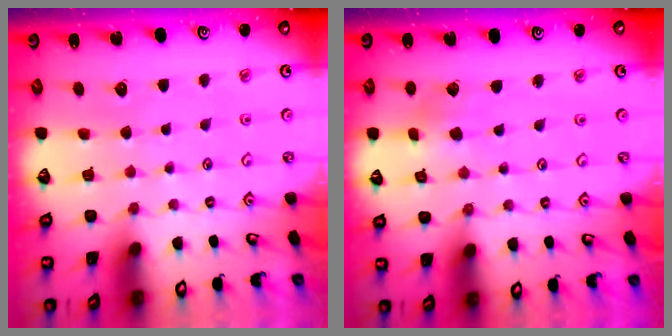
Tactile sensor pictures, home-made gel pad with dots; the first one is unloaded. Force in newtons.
{"total": 2.4, "press": 2.4, "slide": 0.2}